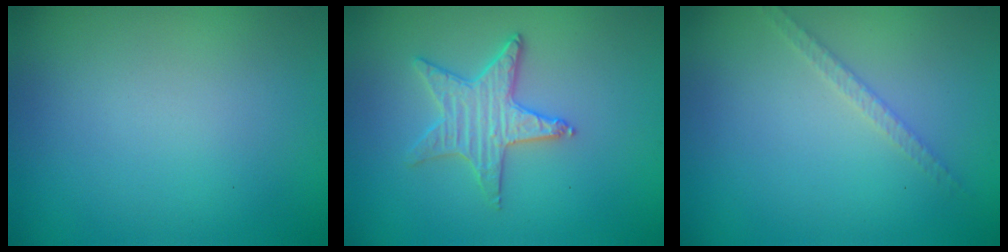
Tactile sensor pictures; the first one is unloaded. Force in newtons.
{"total": 3.0, "press": 3.0, "slide": 0.1}
{"total": 1.3, "press": 1.3, "slide": 0.2}